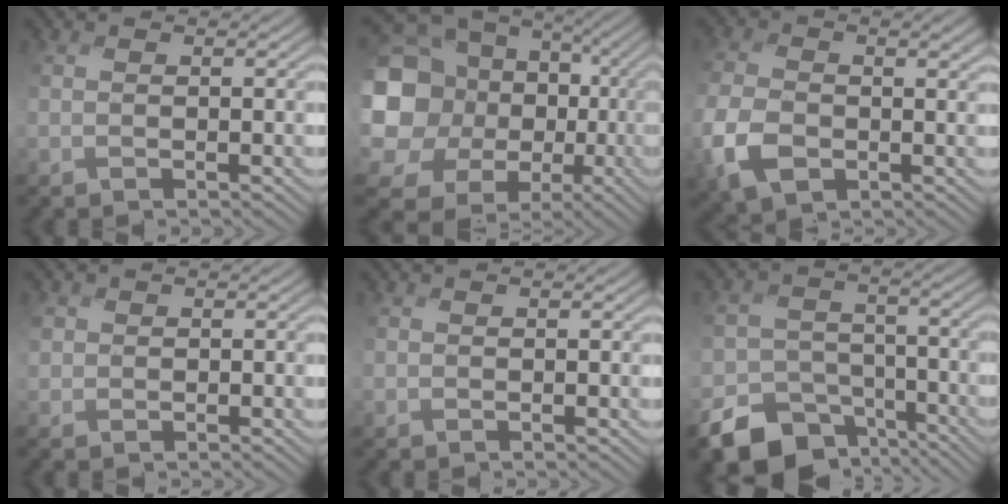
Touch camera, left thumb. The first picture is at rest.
{"total": 20.8, "force": [-0.4, 18.4, 9.6], "torque": [-0.253, -0.014, -0.006]}
{"total": 7.7, "force": [-2.3, 5.1, 5.4], "torque": [-0.144, -0.015, -0.052]}
{"total": 1.2, "force": [0.0, 1.2, -0.1], "torque": [-0.010, -0.001, -0.005]}
{"total": 0.0}
{"total": 12.6, "force": [-9.1, 7.8, 3.8], "torque": [-0.084, -0.033, -0.141]}